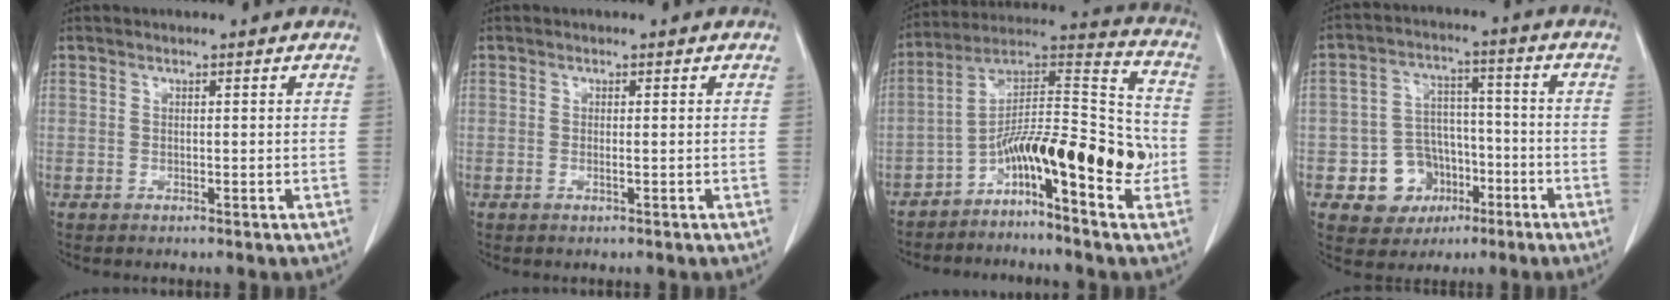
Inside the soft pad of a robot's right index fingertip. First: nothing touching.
{"total": 0.5, "force": [-0.2, -0.1, 0.5], "torque": [-0.008, 0.002, -0.002]}
{"total": 15.7, "force": [-5.7, 3.0, 14.3], "torque": [-0.225, 0.045, -0.095]}
{"total": 9.0, "force": [-3.6, 7.8, 2.6], "torque": [-0.038, 0.024, -0.046]}